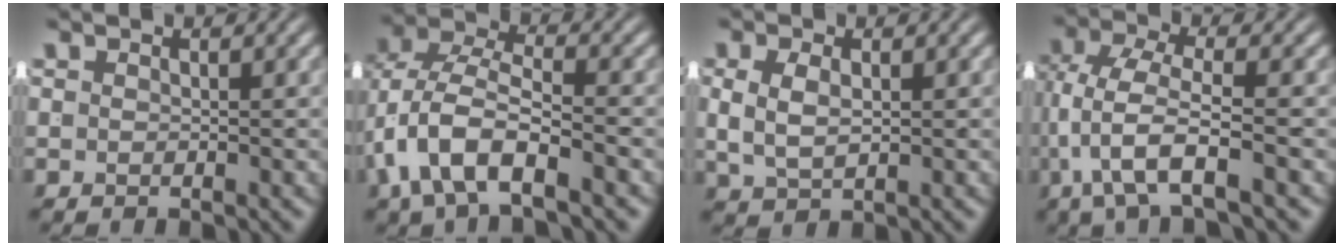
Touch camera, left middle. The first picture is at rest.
{"total": 6.5, "force": [-0.8, 4.3, 4.8], "torque": [-0.119, -0.018, -0.010]}
{"total": 3.6, "force": [0.4, 2.4, 2.5], "torque": [-0.051, -0.004, 0.015]}
{"total": 6.4, "force": [-1.4, 3.4, 5.2], "torque": [-0.123, -0.025, -0.017]}